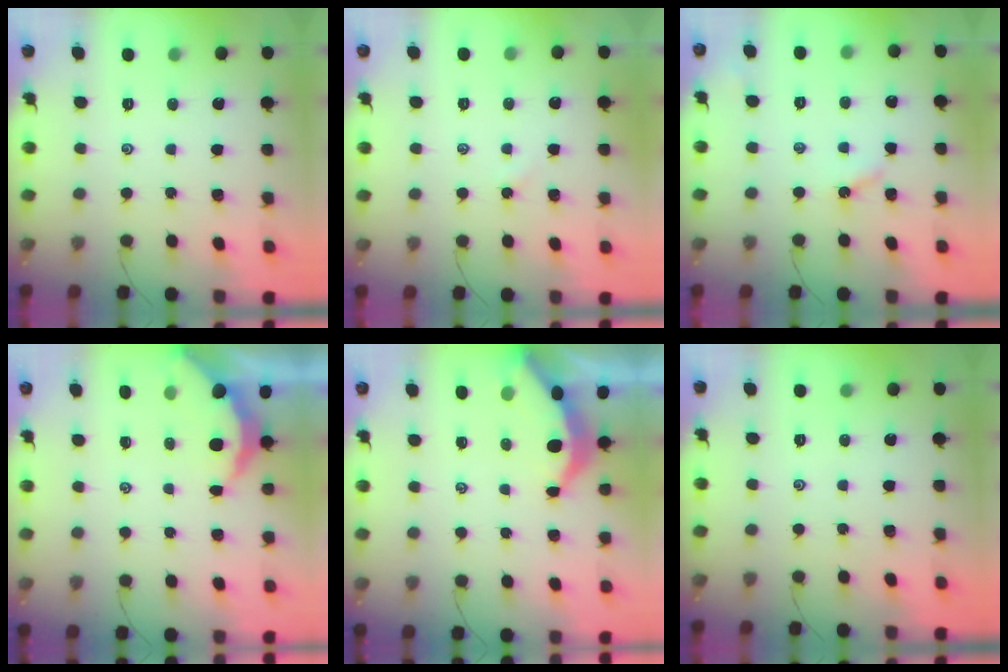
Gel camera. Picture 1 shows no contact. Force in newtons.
{"total": 1.3, "press": 1.3, "slide": 0.3}
{"total": 3.7, "press": 3.7, "slide": 0.5}
{"total": 3.3, "press": 3.3, "slide": 0.5}
{"total": 3.9, "press": 3.8, "slide": 0.5}
{"total": 0.0}